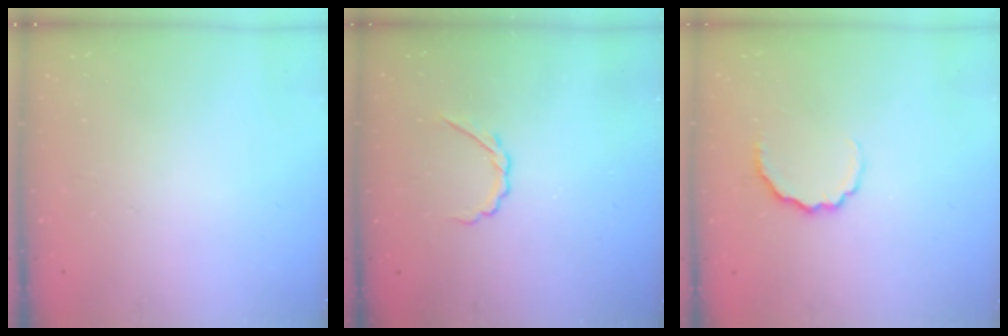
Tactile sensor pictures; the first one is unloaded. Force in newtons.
{"total": 2.6, "press": 2.5, "slide": 0.8}
{"total": 6.5, "press": 6.4, "slide": 1.1}